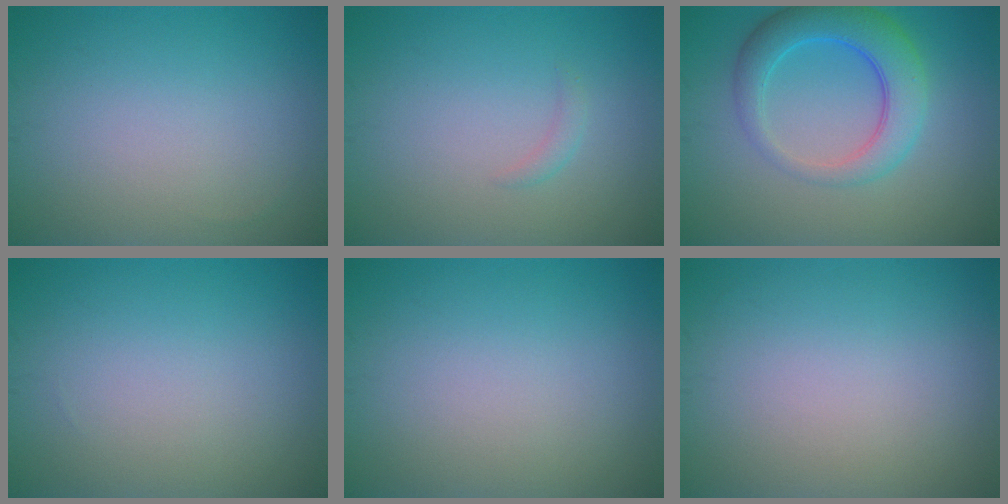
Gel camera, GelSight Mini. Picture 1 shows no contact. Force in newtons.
{"total": 0.8, "press": 0.8, "slide": 0.0}
{"total": 5.6, "press": 5.6, "slide": 0.2}
{"total": 0.0}
{"total": 0.0}
{"total": 0.0}